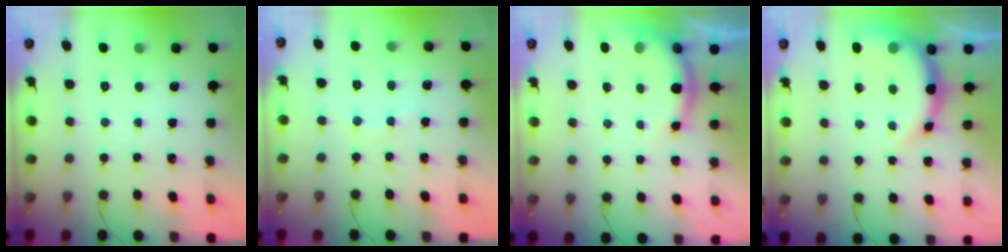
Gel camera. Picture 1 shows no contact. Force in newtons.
{"total": 3.1, "press": 3.0, "slide": 0.8}
{"total": 6.0, "press": 6.0, "slide": 0.1}
{"total": 9.8, "press": 9.6, "slide": 2.1}